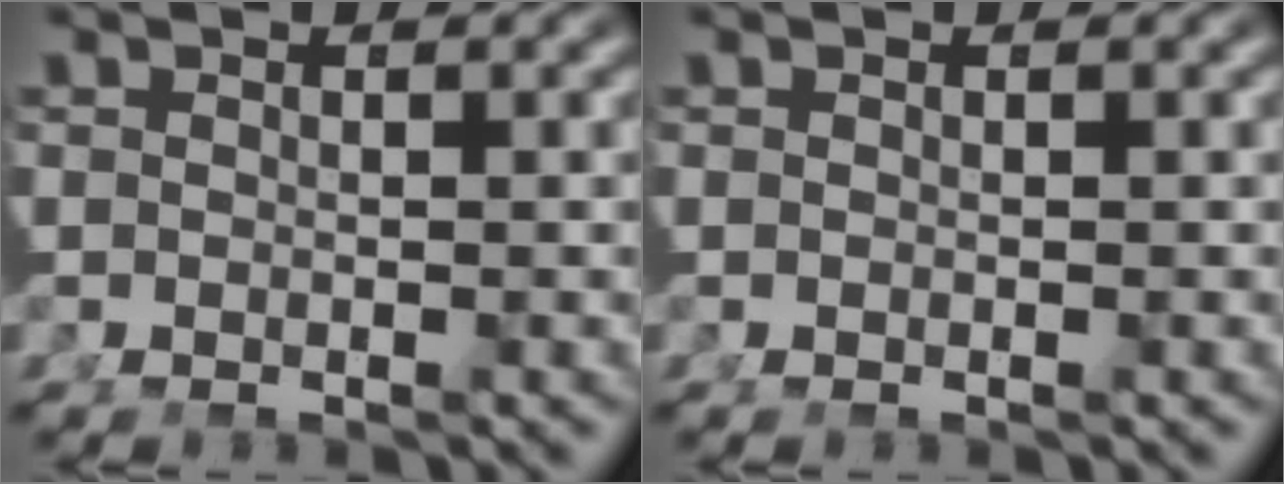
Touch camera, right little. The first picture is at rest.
{"total": 0.0}